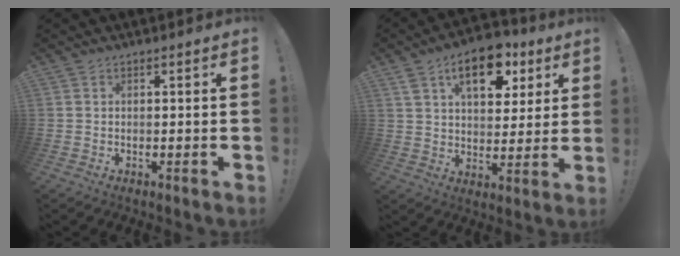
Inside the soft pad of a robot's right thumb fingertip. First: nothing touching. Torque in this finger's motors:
{"motor_torque": [0.71, 3.24, 1.12, 0.39, 0.04]}